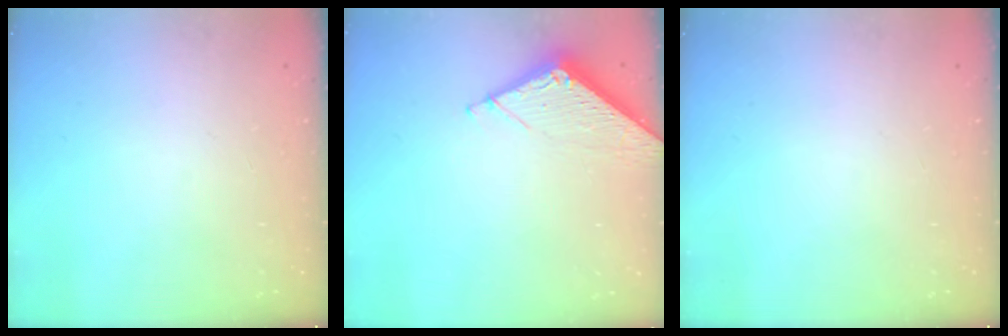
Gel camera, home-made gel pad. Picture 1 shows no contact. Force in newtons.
{"total": 6.8, "press": 6.8, "slide": 0.5}
{"total": 0.0}